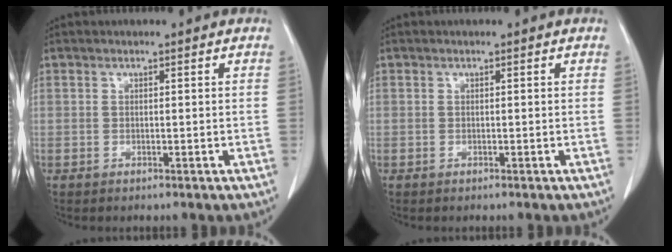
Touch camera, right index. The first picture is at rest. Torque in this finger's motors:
{"motor_torque": [-0.03, 0.02, 0.02, 0.00]}